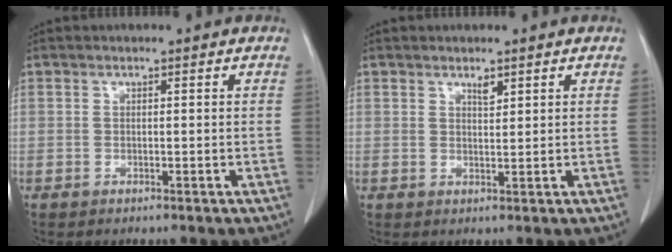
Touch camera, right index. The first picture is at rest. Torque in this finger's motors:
{"motor_torque": [0.00, 0.01, 0.00, 0.00]}